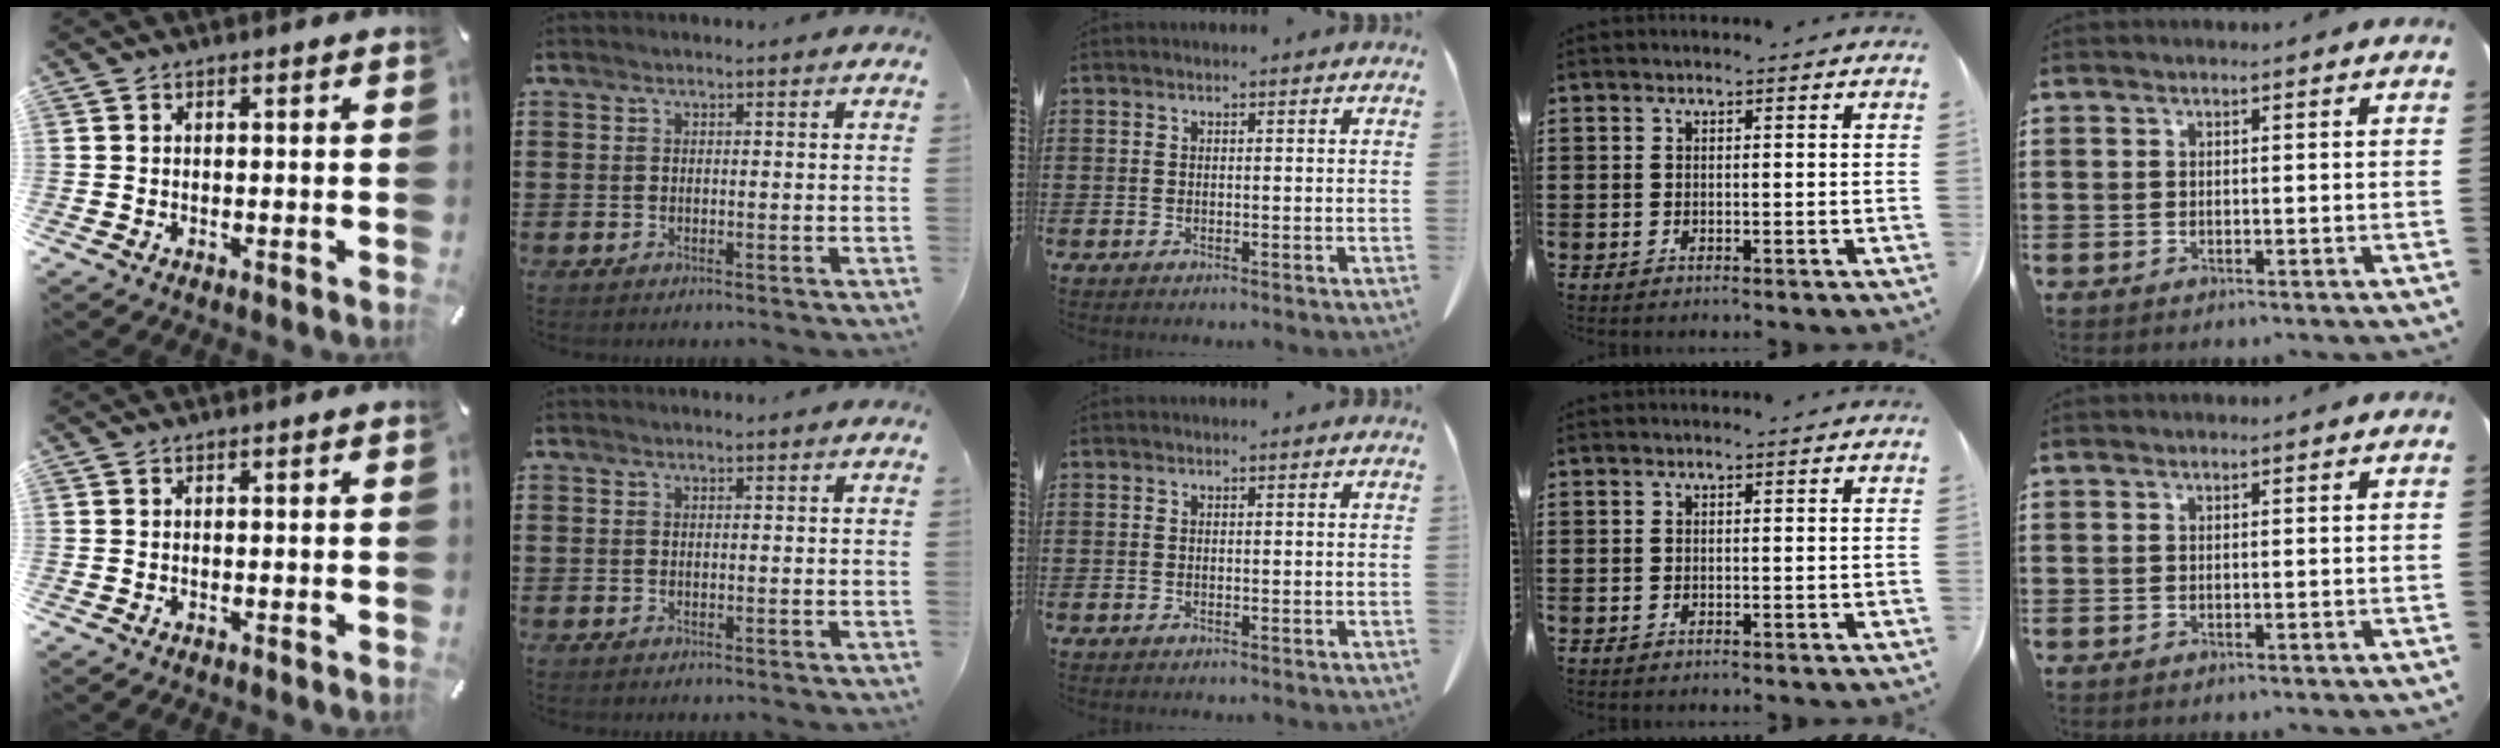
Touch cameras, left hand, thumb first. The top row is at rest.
{}